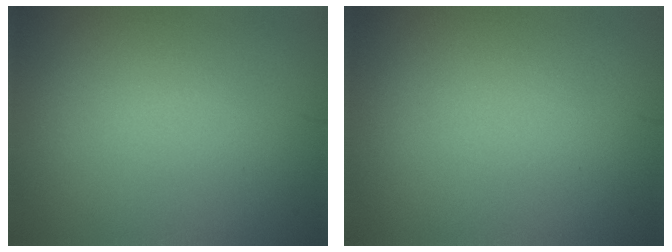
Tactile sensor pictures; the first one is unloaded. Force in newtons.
{"total": 0.0}